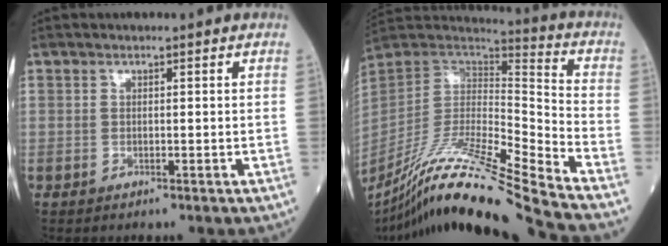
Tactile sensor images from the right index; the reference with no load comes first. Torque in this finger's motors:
{"motor_torque": [-0.02, -0.93, 0.48, 0.15]}